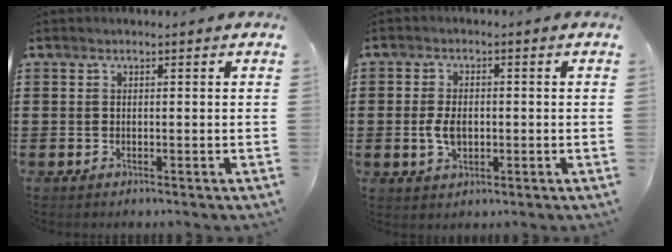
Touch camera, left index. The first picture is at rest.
{"total": 4.1, "force": [-0.4, 2.5, 3.2], "torque": [-0.076, 0.001, -0.012]}